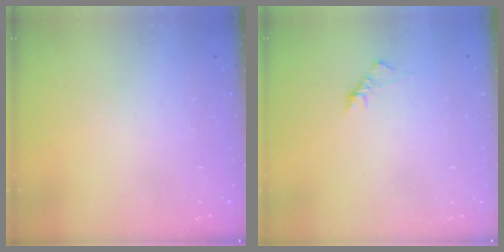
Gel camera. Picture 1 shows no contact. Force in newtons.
{"total": 1.7, "press": 1.6, "slide": 0.5}